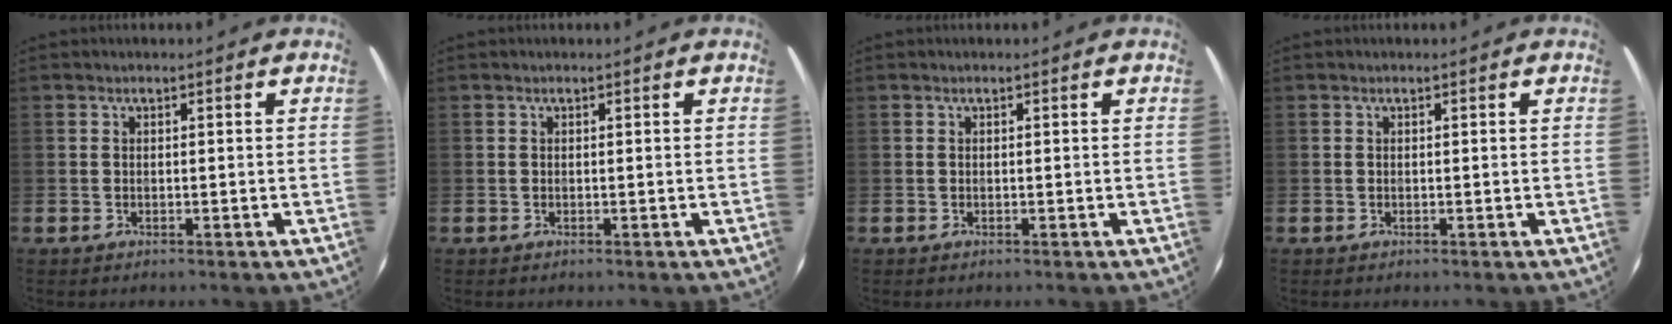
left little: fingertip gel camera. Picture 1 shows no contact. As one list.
[{"total": 0.0}, {"total": 0.0}, {"total": 0.0}]